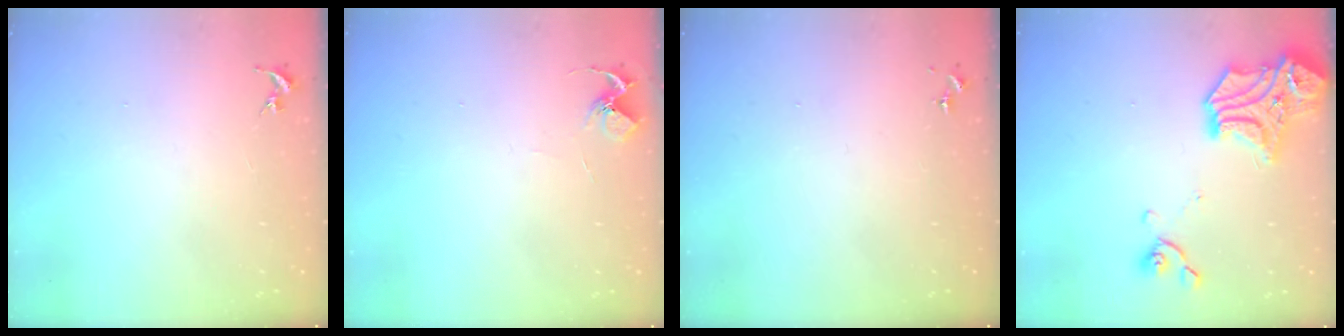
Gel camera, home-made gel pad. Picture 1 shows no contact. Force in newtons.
{"total": 5.8, "press": 5.8, "slide": 0.5}
{"total": 0.0}
{"total": 18.6, "press": 18.5, "slide": 1.4}